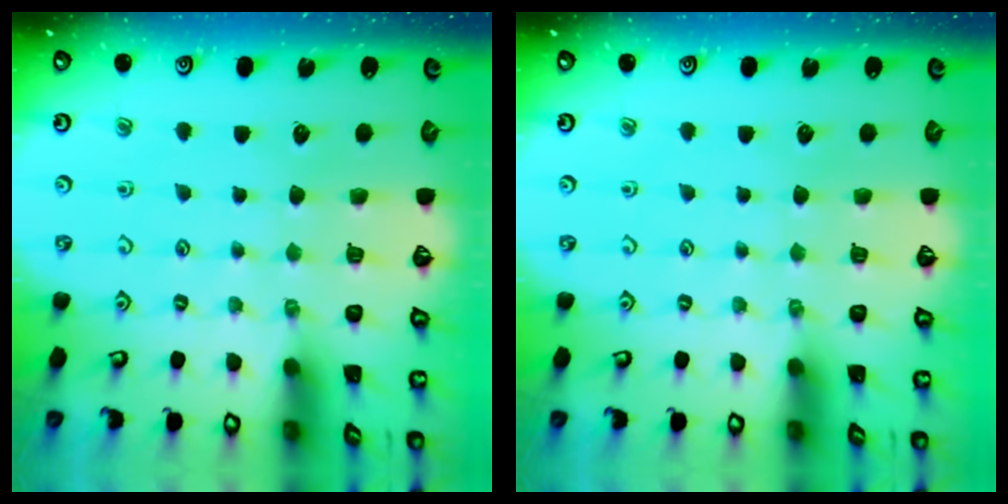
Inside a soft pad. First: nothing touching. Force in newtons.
{"total": 0.0}